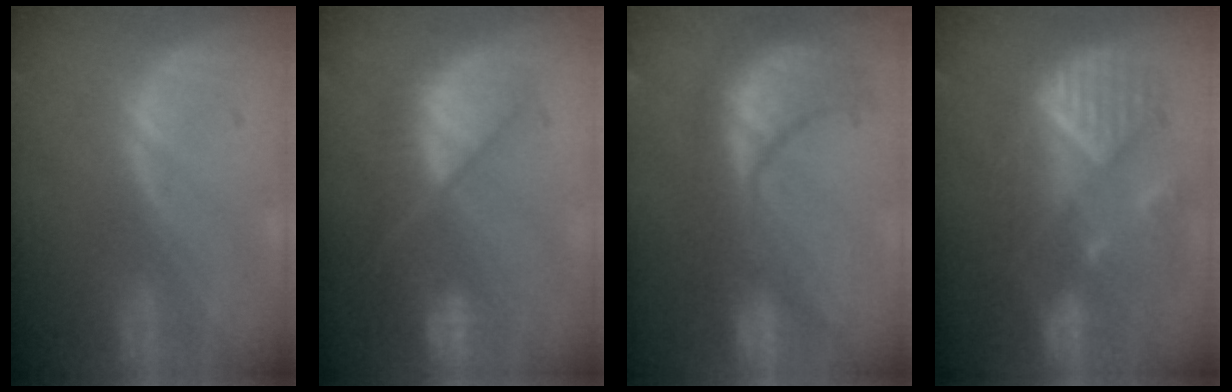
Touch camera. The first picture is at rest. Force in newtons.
{"total": 9.7, "press": 8.3, "slide": 5.0}
{"total": 10.5, "press": 10.0, "slide": 3.4}
{"total": 10.2, "press": 9.5, "slide": 3.7}